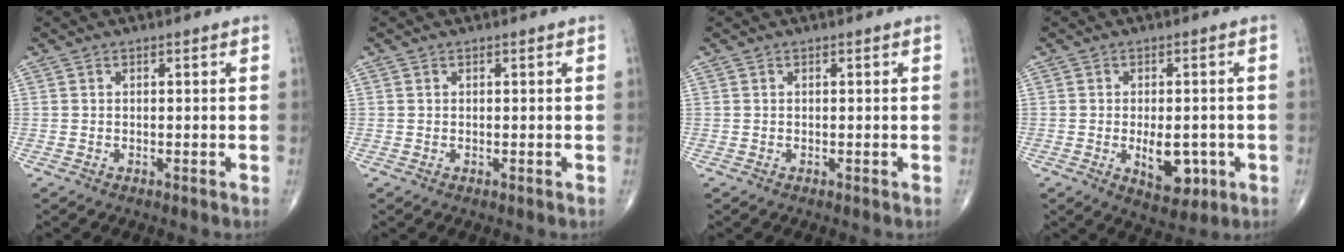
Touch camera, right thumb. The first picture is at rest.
{"total": 0.0}
{"total": 0.0}
{"total": 7.9, "force": [-1.6, 4.1, 6.6], "torque": [-0.085, -0.008, -0.014]}